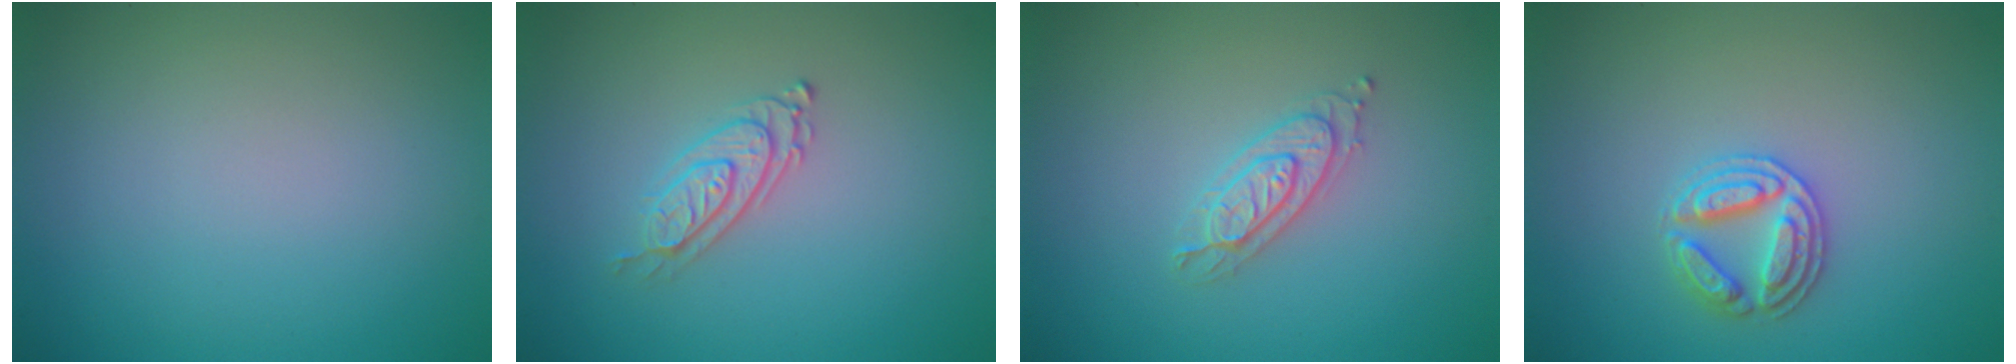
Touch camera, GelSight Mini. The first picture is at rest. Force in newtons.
{"total": 2.4, "press": 2.0, "slide": 1.4}
{"total": 2.2, "press": 2.1, "slide": 0.5}
{"total": 2.8, "press": 2.8, "slide": 0.2}